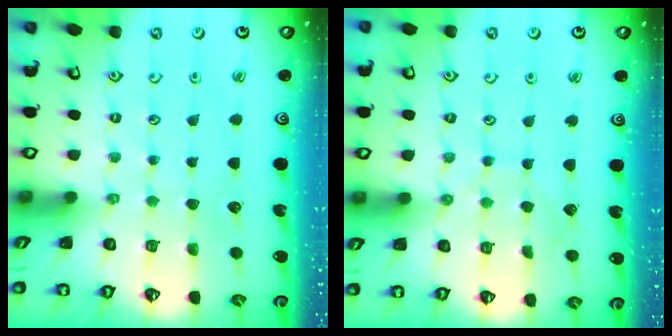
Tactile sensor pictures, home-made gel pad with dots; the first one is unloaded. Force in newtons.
{"total": 3.8, "press": 3.8, "slide": 0.2}